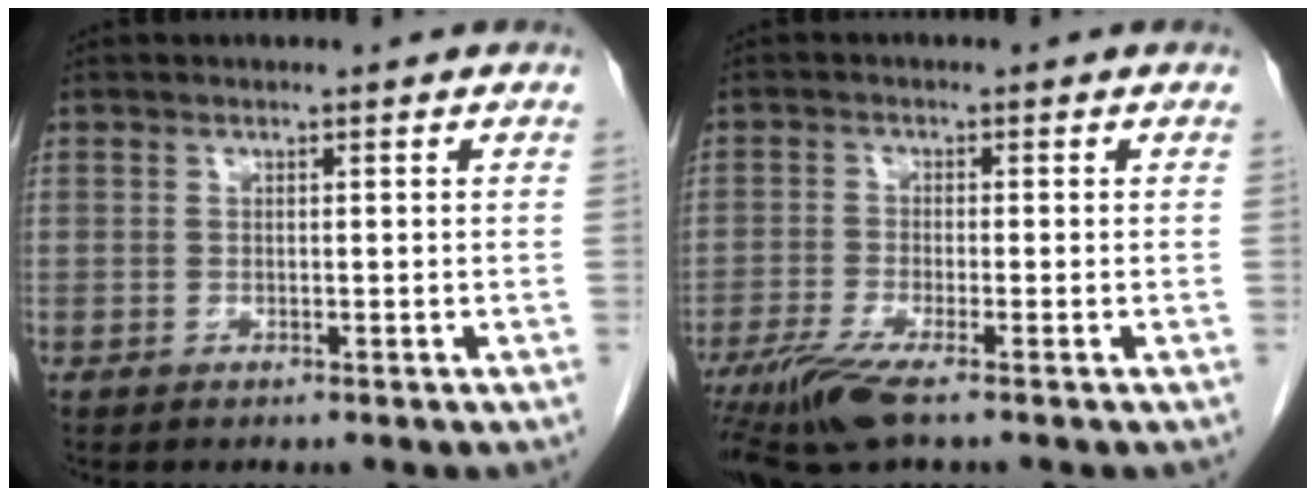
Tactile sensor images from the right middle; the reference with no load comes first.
{"total": 6.6, "force": [-4.6, 0.2, 4.8], "torque": [-0.091, -0.020, -0.087]}